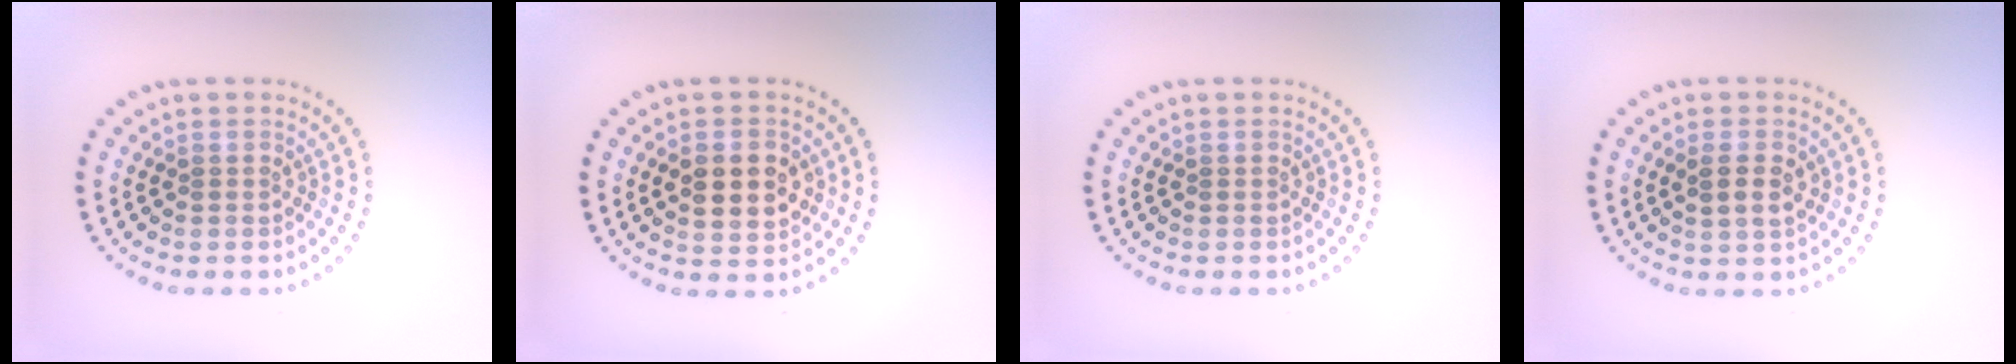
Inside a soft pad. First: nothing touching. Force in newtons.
{"total": 4.4, "press": 4.3, "slide": 0.2}
{"total": 0.0}
{"total": 2.3, "press": 2.2, "slide": 0.5}